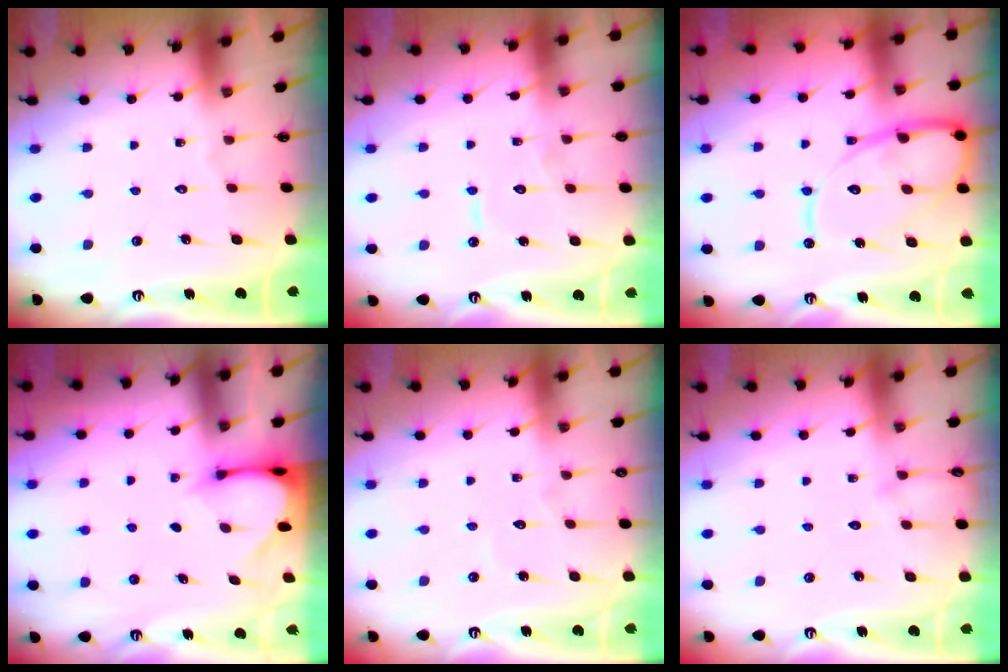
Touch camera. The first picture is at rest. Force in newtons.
{"total": 6.6, "press": 6.5, "slide": 0.6}
{"total": 15.4, "press": 15.3, "slide": 1.7}
{"total": 3.3, "press": 3.3, "slide": 0.3}
{"total": 2.9, "press": 2.9, "slide": 0.3}
{"total": 5.0, "press": 4.9, "slide": 0.5}